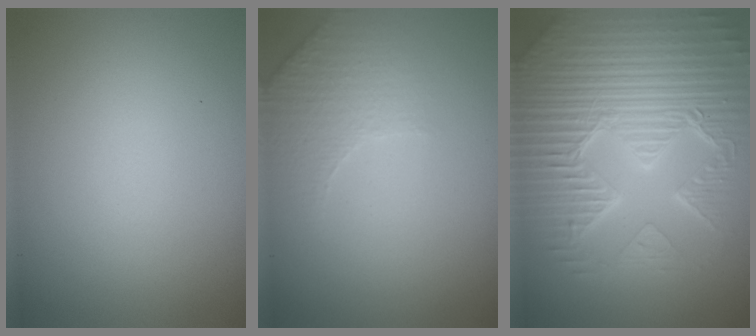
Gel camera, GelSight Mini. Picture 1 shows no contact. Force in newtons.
{"total": 2.8, "press": 2.7, "slide": 0.8}
{"total": 9.7, "press": 6.9, "slide": 6.8}